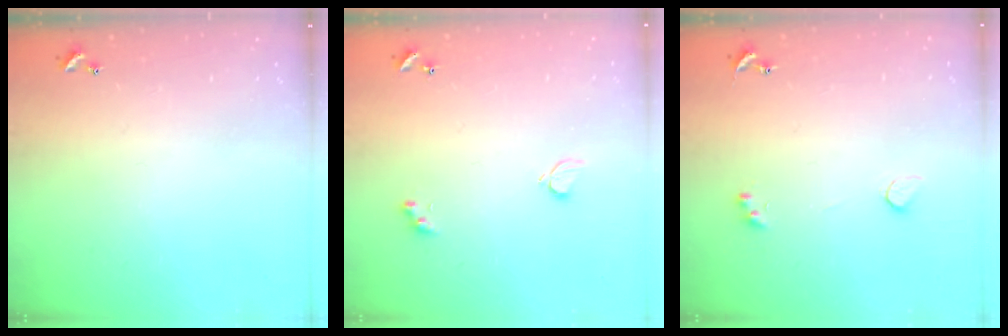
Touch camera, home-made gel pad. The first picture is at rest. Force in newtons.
{"total": 2.1, "press": 2.1, "slide": 0.5}
{"total": 2.1, "press": 1.9, "slide": 1.0}